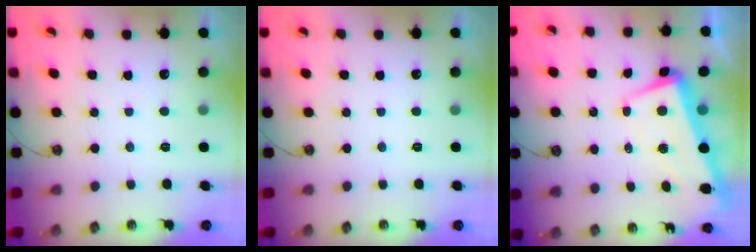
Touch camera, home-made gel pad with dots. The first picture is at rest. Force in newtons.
{"total": 0.0}
{"total": 1.9, "press": 0.8, "slide": 1.8}